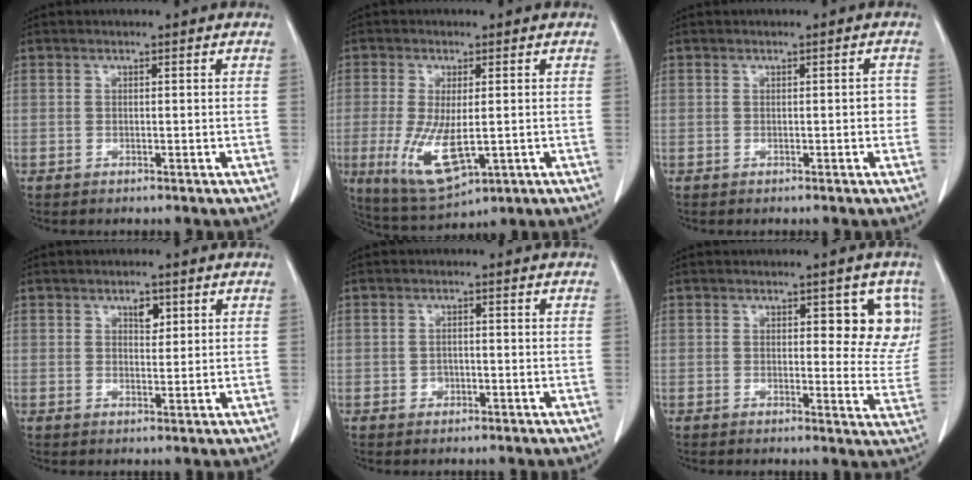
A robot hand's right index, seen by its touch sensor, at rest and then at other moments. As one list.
[{"total": 9.5, "force": [-2.0, 3.3, 8.7], "torque": [-0.166, -0.028, -0.021]}, {"total": 1.3, "force": [-0.2, 0.5, 1.1], "torque": [-0.008, 0.004, -0.004]}, {"total": 2.3, "force": [1.2, 1.2, 1.6], "torque": [-0.021, -0.001, 0.019]}, {"total": 1.4, "force": [-0.6, 1.2, 0.6], "torque": [-0.008, 0.005, -0.006]}, {"total": 7.2, "force": [2.7, 3.4, 5.8], "torque": [-0.038, 0.002, 0.024]}]